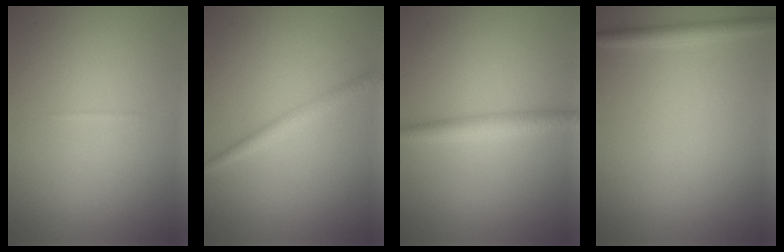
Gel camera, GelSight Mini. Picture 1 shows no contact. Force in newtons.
{"total": 1.9, "press": 1.9, "slide": 0.1}
{"total": 2.3, "press": 2.3, "slide": 0.0}
{"total": 1.7, "press": 1.7, "slide": 0.1}